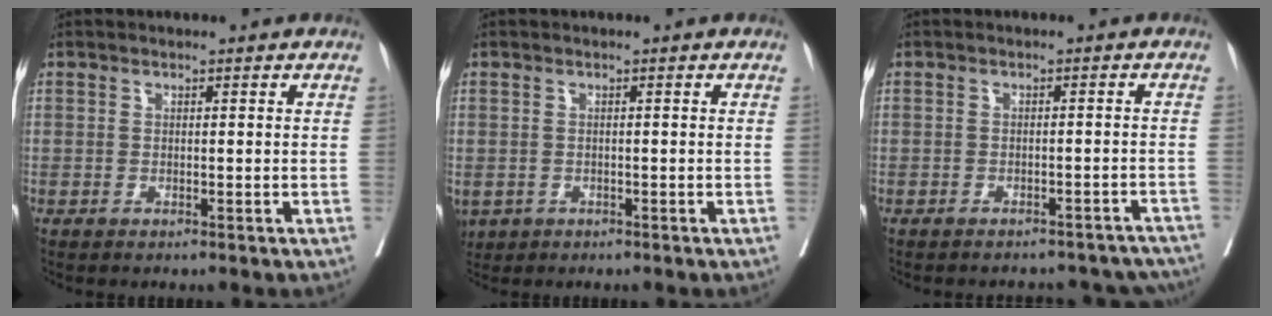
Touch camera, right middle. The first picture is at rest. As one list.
[{"total": 3.7, "force": [-1.7, 3.1, 1.2], "torque": [-0.025, -0.004, -0.022]}, {"total": 13.1, "force": [-12.1, 4.2, 2.6], "torque": [-0.039, 0.015, -0.123]}]